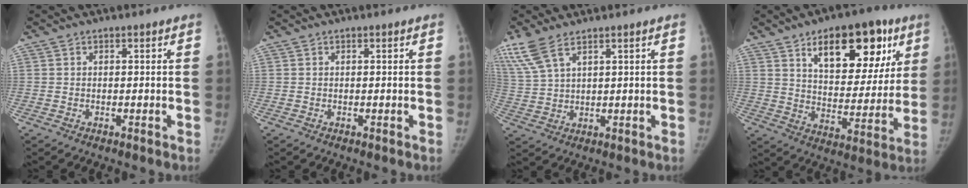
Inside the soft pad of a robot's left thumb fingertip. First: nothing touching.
{"total": 0.0}
{"total": 9.3, "force": [6.4, 3.3, 5.8], "torque": [-0.142, -0.006, 0.141]}
{"total": 20.8, "force": [10.3, 10.8, 14.4], "torque": [-0.143, -0.035, 0.156]}